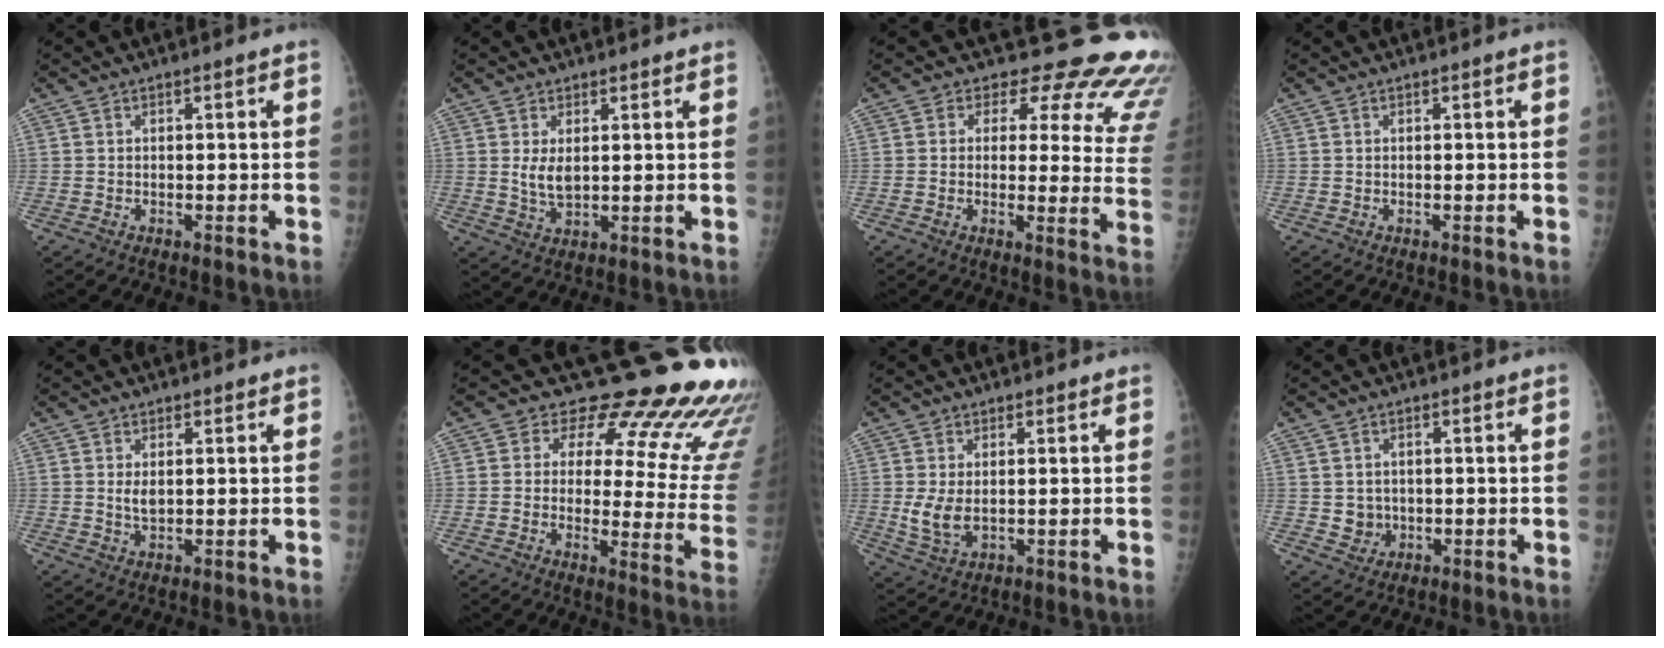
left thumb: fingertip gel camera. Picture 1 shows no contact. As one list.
[{"total": 4.1, "force": [1.3, 2.4, 3.1], "torque": [-0.050, -0.015, 0.030]}, {"total": 18.9, "force": [14.9, 8.6, 7.8], "torque": [-0.045, -0.098, 0.135]}, {"total": 0.0}, {"total": 2.5, "force": [0.9, 1.5, 1.8], "torque": [-0.025, -0.009, 0.019]}, {"total": 21.6, "force": [16.1, 8.9, 11.4], "torque": [-0.097, -0.115, 0.173]}, {"total": 5.1, "force": [0.8, 3.3, 3.9], "torque": [-0.071, -0.015, 0.023]}, {"total": 3.3, "force": [0.2, 3.1, 1.2], "torque": [-0.004, -0.001, 0.013]}]